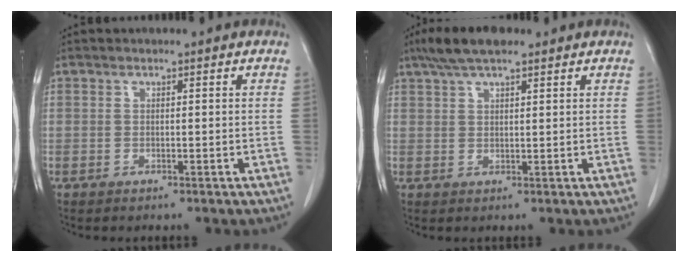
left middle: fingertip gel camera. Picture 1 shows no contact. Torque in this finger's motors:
{"motor_torque": [0.48, -0.45, 0.01, 0.03]}